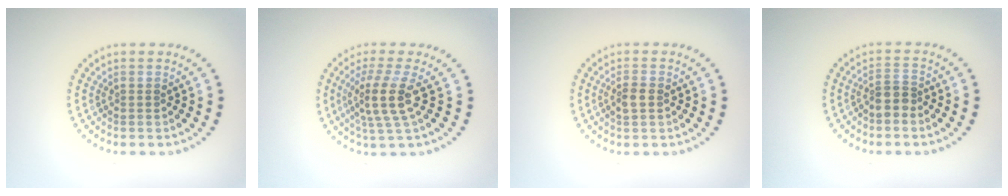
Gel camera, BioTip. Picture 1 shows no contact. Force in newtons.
{"total": 3.7, "press": 2.9, "slide": 2.3}
{"total": 1.7, "press": 1.6, "slide": 0.3}
{"total": 2.1, "press": 1.7, "slide": 1.2}